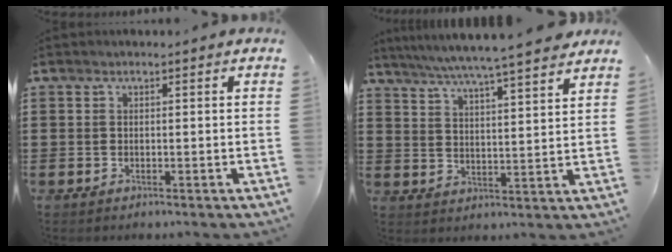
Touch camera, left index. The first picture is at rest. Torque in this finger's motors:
{"motor_torque": [1.24, -0.90, 0.82, 0.13]}